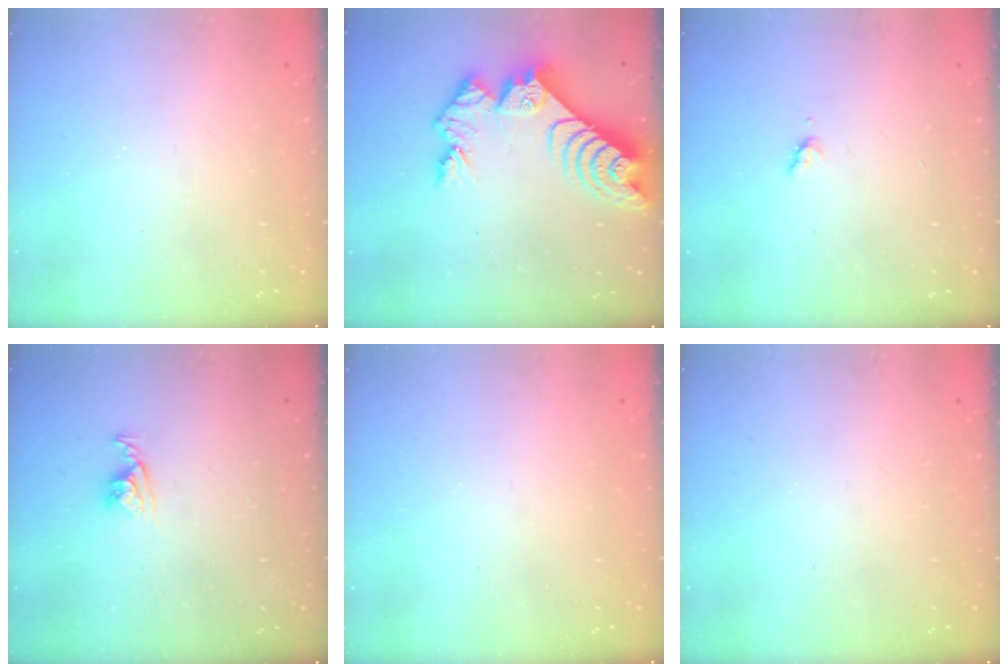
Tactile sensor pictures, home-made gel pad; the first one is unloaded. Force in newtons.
{"total": 12.8, "press": 12.8, "slide": 1.0}
{"total": 3.6, "press": 3.5, "slide": 0.6}
{"total": 4.8, "press": 4.8, "slide": 0.2}
{"total": 0.0}
{"total": 0.0}